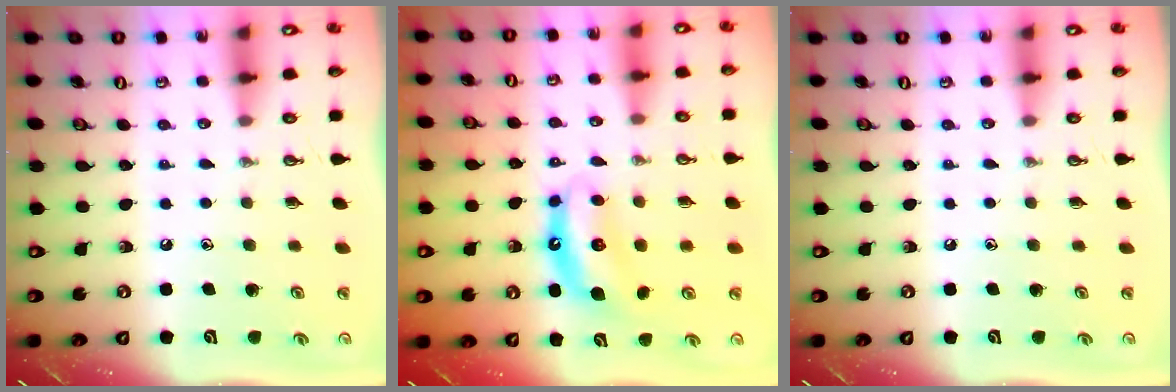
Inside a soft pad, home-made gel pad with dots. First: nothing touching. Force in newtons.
{"total": 7.9, "press": 7.9, "slide": 0.4}
{"total": 0.0}